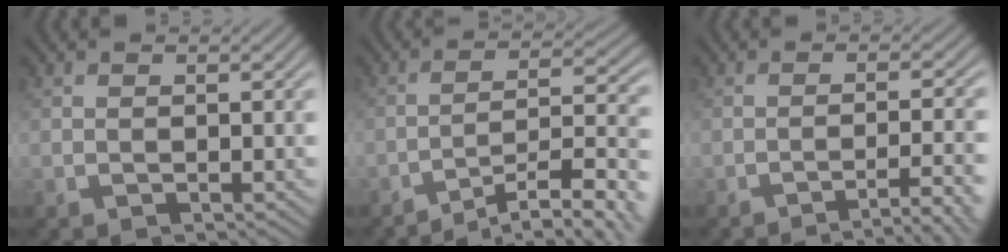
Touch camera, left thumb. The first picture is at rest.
{"total": 11.8, "force": [-8.8, 2.5, 7.4], "torque": [-0.111, 0.006, -0.126]}
{"total": 6.6, "force": [-4.3, 1.1, 4.9], "torque": [-0.066, 0.012, -0.065]}